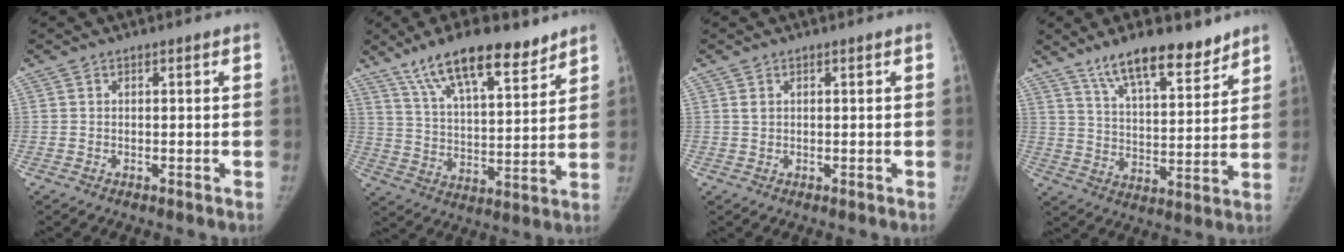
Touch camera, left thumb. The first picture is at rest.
{"total": 16.5, "force": [11.7, 5.3, 10.4], "torque": [-0.148, -0.051, 0.206]}
{"total": 0.8, "force": [0.4, 0.5, 0.4], "torque": [-0.007, 0.001, 0.009]}
{"total": 14.2, "force": [10.6, 4.5, 8.3], "torque": [-0.107, -0.063, 0.182]}